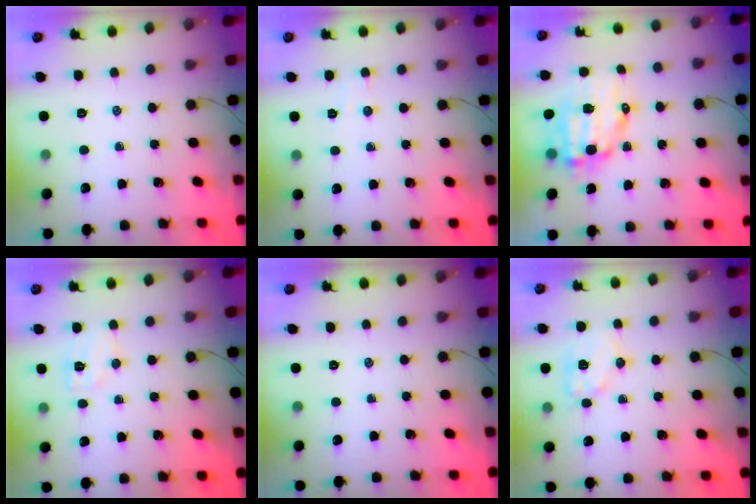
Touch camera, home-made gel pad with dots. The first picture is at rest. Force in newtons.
{"total": 2.4, "press": 2.3, "slide": 0.6}
{"total": 10.5, "press": 10.3, "slide": 2.2}
{"total": 6.7, "press": 6.6, "slide": 1.1}
{"total": 0.0}
{"total": 9.8, "press": 9.7, "slide": 0.9}